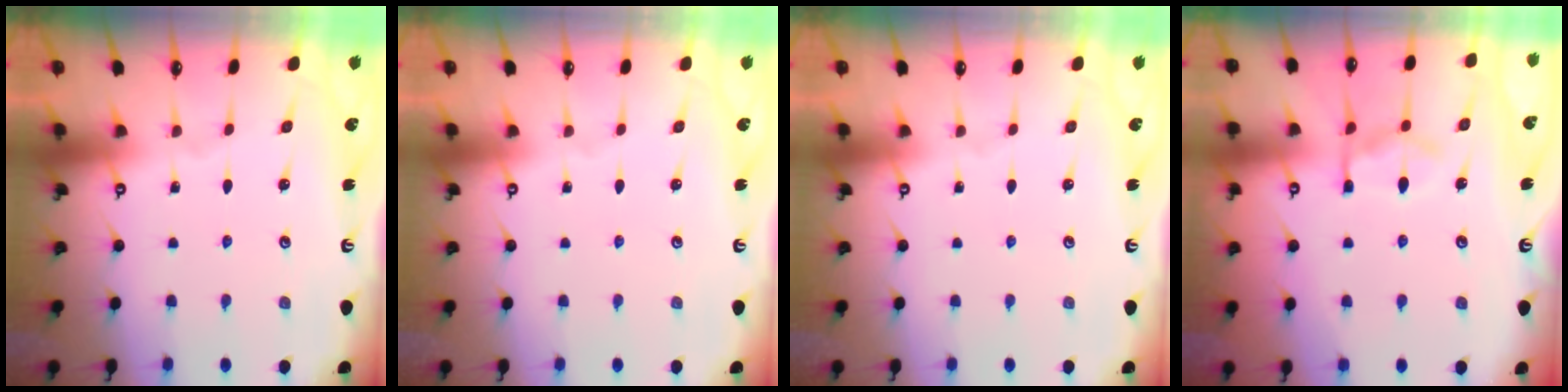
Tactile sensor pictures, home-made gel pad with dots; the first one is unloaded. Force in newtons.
{"total": 0.0}
{"total": 0.0}
{"total": 10.9, "press": 10.9, "slide": 1.1}